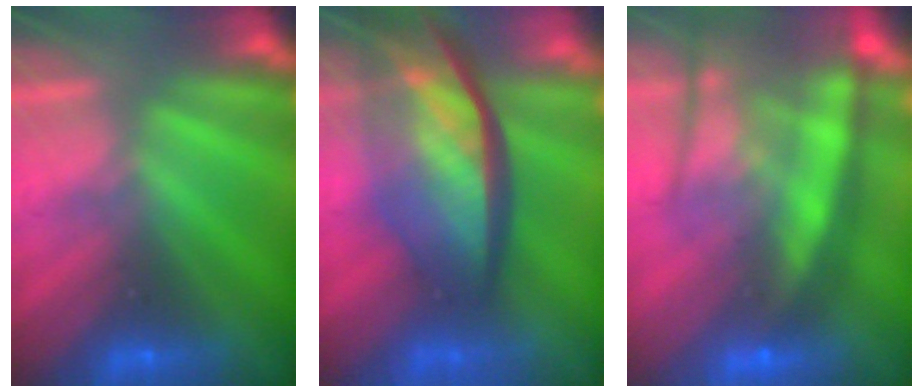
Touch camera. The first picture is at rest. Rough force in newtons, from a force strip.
{"total": 9.1}
{"total": 5.6}